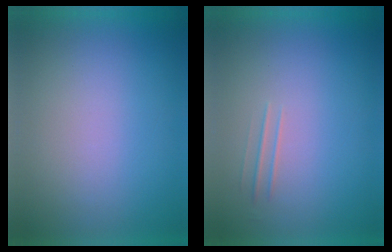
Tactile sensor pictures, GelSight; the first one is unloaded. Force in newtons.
{"total": 1.8}